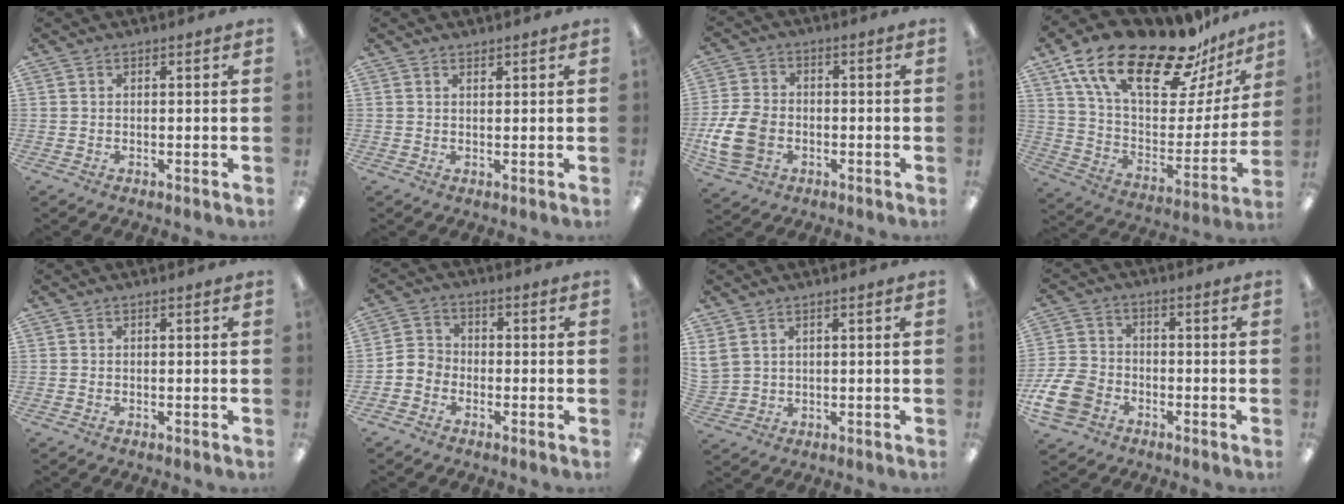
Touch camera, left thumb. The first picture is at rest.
{"total": 0.9, "force": [0.9, 0.1, 0.1], "torque": [-0.003, -0.001, 0.016]}
{"total": 10.5, "force": [-3.2, 7.4, 6.7], "torque": [-0.157, 0.005, -0.056]}
{"total": 23.5, "force": [17.1, 8.3, 13.8], "torque": [-0.239, -0.108, 0.293]}
{"total": 0.0}
{"total": 3.9, "force": [-2.6, 2.8, 0.9], "torque": [-0.014, 0.017, -0.048]}
{"total": 3.2, "force": [1.8, 2.4, 1.0], "torque": [-0.027, -0.002, 0.037]}
{"total": 9.4, "force": [-4.3, 6.8, 4.8], "torque": [-0.114, 0.026, -0.079]}